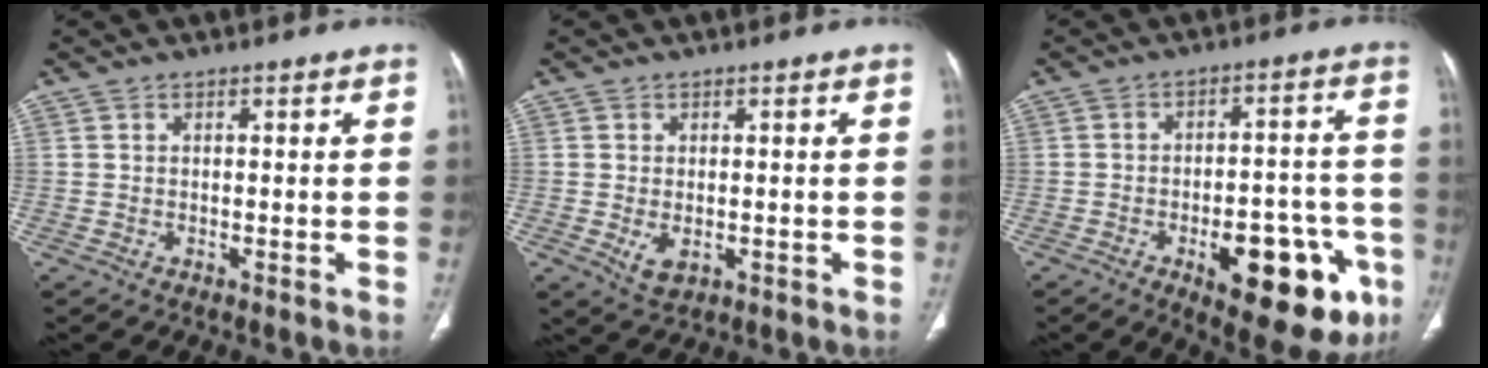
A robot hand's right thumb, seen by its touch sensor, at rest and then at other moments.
{"total": 3.6, "force": [-0.7, 2.3, 2.7], "torque": [-0.048, -0.007, -0.002]}
{"total": 19.7, "force": [-8.1, 8.6, 15.7], "torque": [-0.152, 0.035, -0.094]}